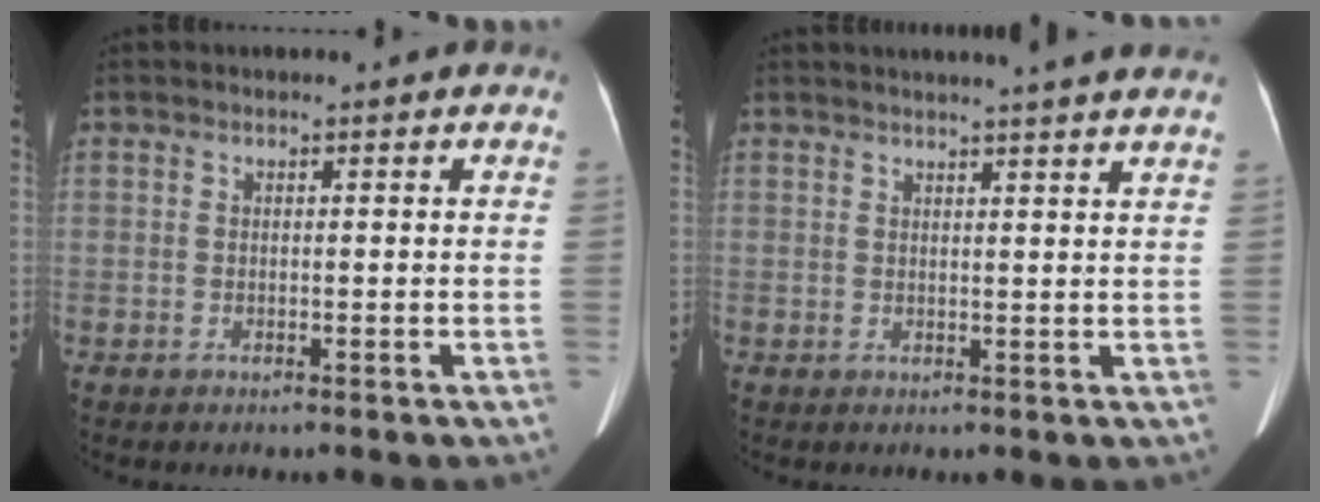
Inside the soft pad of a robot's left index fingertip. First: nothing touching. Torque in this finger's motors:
{"motor_torque": [0.06, -0.38, -0.02, 0.01]}